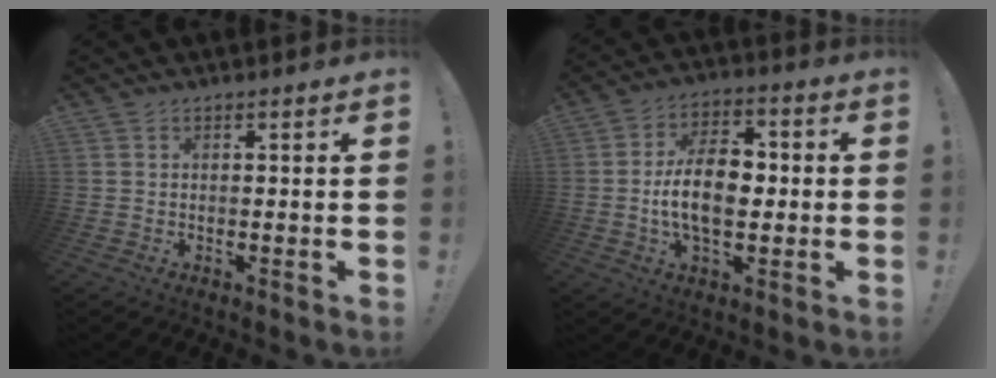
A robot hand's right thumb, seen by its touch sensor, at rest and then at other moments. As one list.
[{"total": 13.6, "force": [-1.0, 8.2, 10.9], "torque": [-0.204, 0.011, -0.021]}]